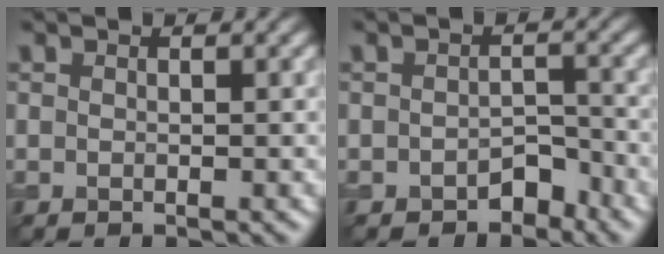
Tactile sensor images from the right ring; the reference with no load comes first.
{"total": 2.2, "force": [-1.5, 1.3, 1.0], "torque": [-0.012, 0.007, -0.020]}